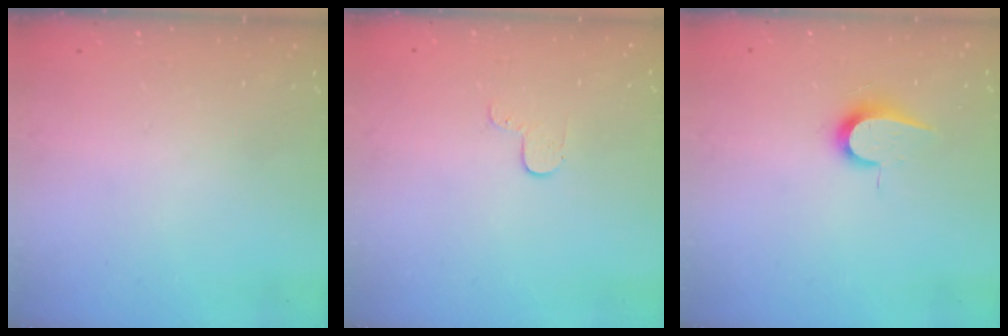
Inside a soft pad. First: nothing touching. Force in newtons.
{"total": 2.9, "press": 2.9, "slide": 0.3}
{"total": 7.4, "press": 7.4, "slide": 0.6}